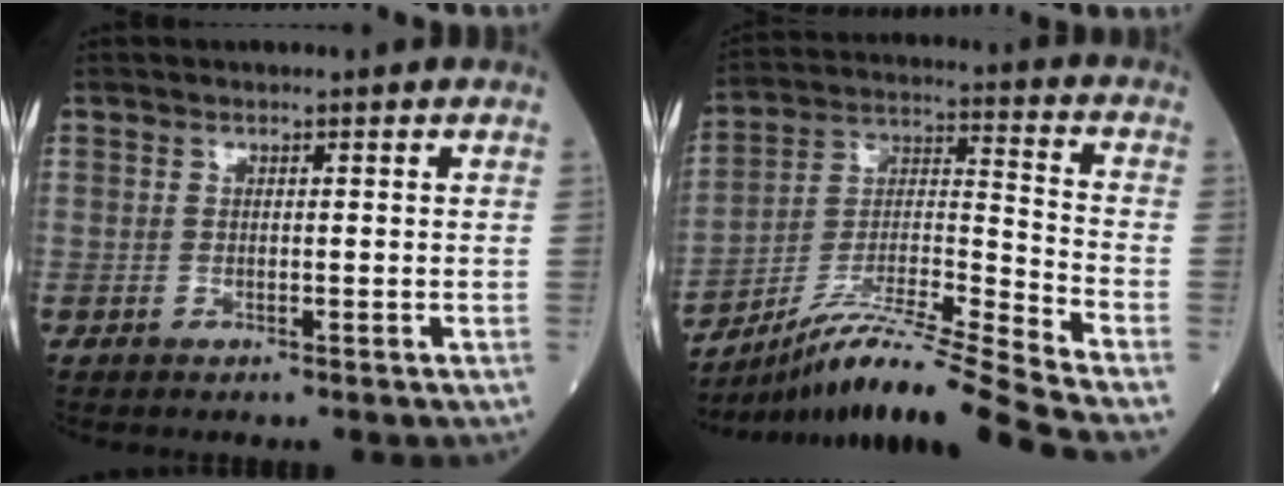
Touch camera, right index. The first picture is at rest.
{"total": 17.9, "force": [-15.5, -2.9, 8.5], "torque": [-0.164, -0.008, -0.279]}